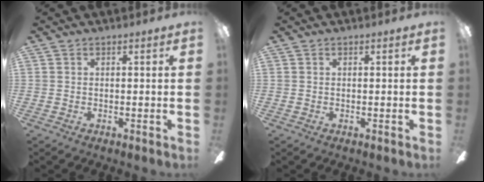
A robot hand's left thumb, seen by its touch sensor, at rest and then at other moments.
{"total": 0.0}